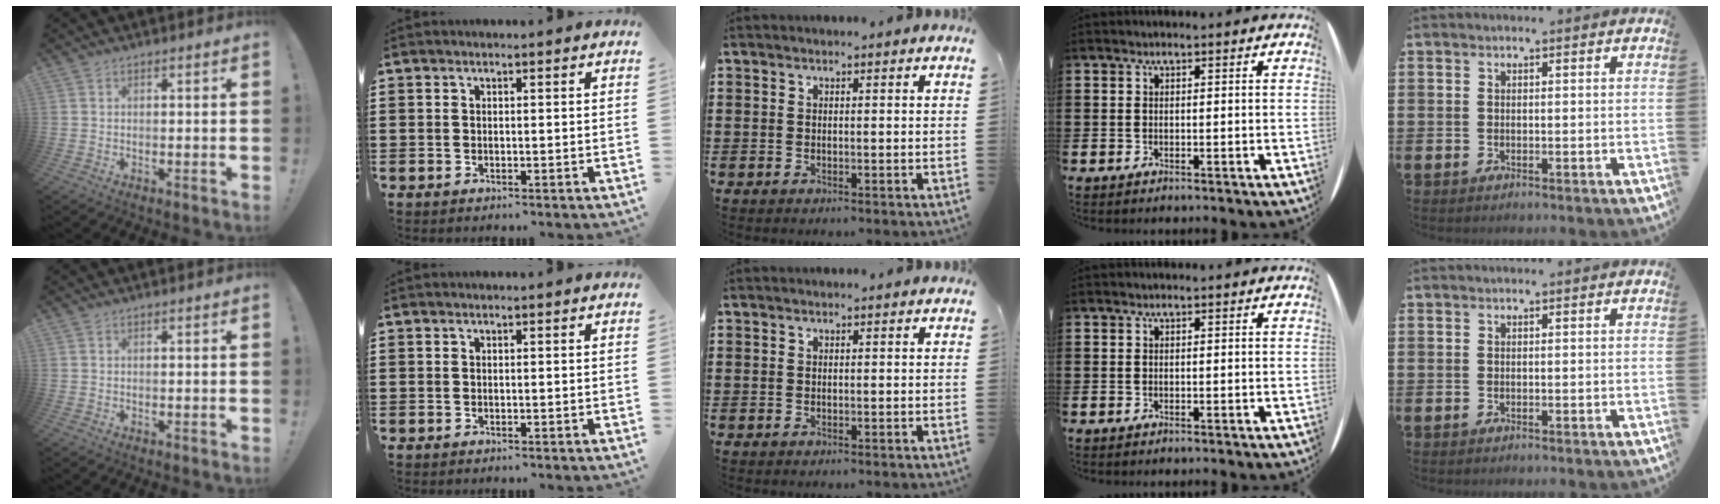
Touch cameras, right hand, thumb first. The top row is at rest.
{}